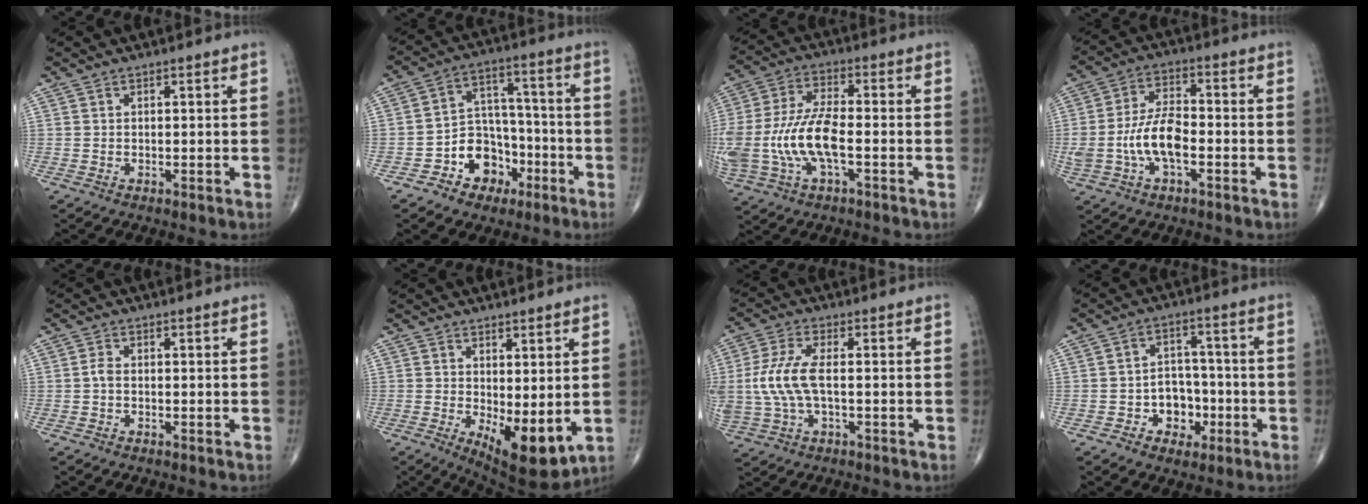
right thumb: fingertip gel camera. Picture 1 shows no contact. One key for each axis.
{"total": 10.6, "fx": -5.1, "fy": 8.1, "fz": 4.6, "tx": -0.024, "ty": 0.061, "tz": -0.084}
{"total": 15.5, "fx": -3.1, "fy": 6.5, "fz": 13.7, "tx": -0.312, "ty": 0.022, "tz": -0.056}
{"total": 10.0, "fx": -2.2, "fy": 4.9, "fz": 8.4, "tx": -0.170, "ty": 0.028, "tz": -0.044}
{"total": 1.3, "fx": -0.3, "fy": 0.7, "fz": 1.1, "tx": -0.021, "ty": 0.001, "tz": -0.008}
{"total": 9.7, "fx": -1.2, "fy": 3.9, "fz": 8.9, "tx": -0.123, "ty": -0.026, "tz": -0.004}
{"total": 9.6, "fx": -0.1, "fy": 4.2, "fz": 8.6, "tx": -0.218, "ty": 0.013, "tz": 0.000}
{"total": 7.5, "fx": -2.7, "fy": 6.0, "fz": 3.6, "tx": -0.012, "ty": 0.032, "tz": -0.042}